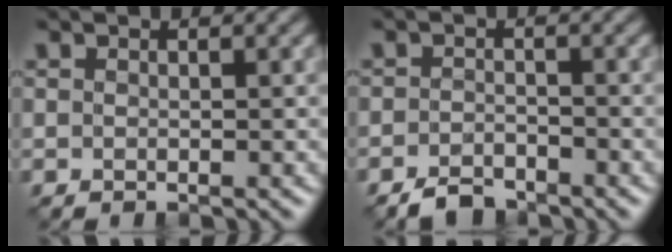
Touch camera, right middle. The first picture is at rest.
{"total": 2.4, "force": [-2.0, 0.9, 0.8], "torque": [-0.014, 0.002, -0.039]}